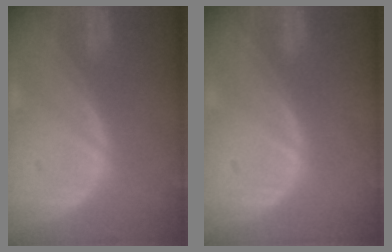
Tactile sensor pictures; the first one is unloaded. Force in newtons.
{"total": 0.0}